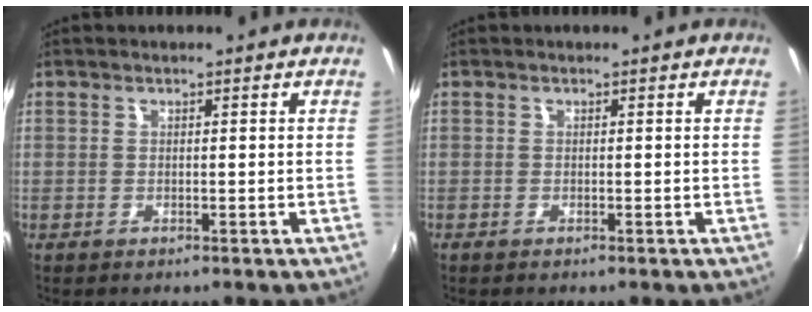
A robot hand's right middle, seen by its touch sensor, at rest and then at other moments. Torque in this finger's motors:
{"motor_torque": [-0.42, -0.02, 0.01, 0.00]}